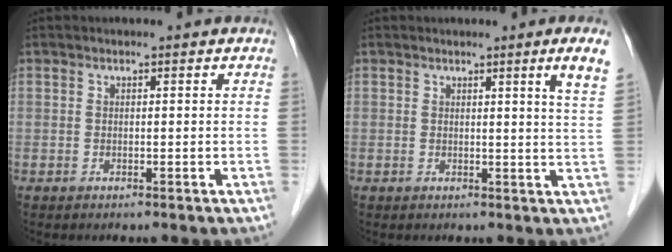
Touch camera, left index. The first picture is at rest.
{"total": 3.9, "force": [2.2, -1.2, 3.0], "torque": [-0.040, -0.019, 0.027]}